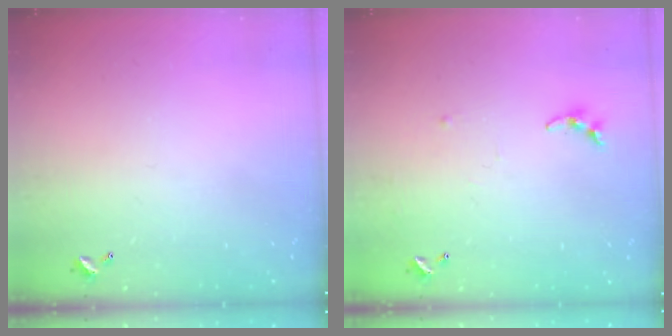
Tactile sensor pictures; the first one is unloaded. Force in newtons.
{"total": 5.5, "press": 5.5, "slide": 0.3}